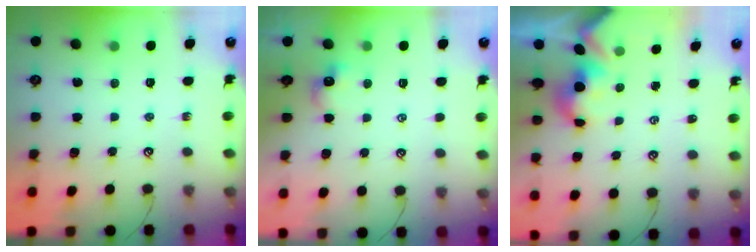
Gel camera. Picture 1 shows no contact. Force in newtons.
{"total": 2.1, "press": 2.1, "slide": 0.3}
{"total": 1.6, "press": 1.5, "slide": 0.3}